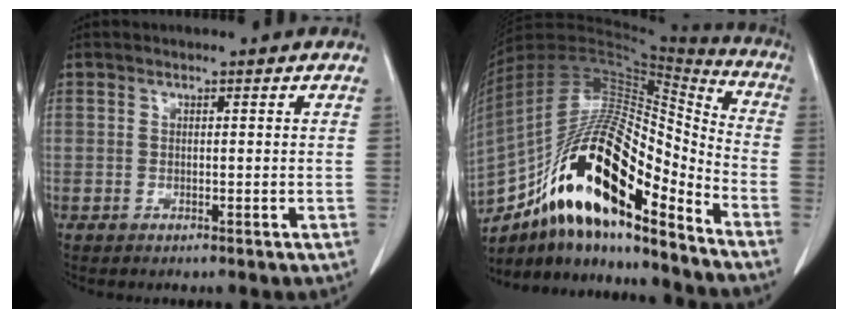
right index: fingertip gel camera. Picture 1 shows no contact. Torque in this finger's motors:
{"motor_torque": [1.06, -0.71, 1.05, 0.21]}